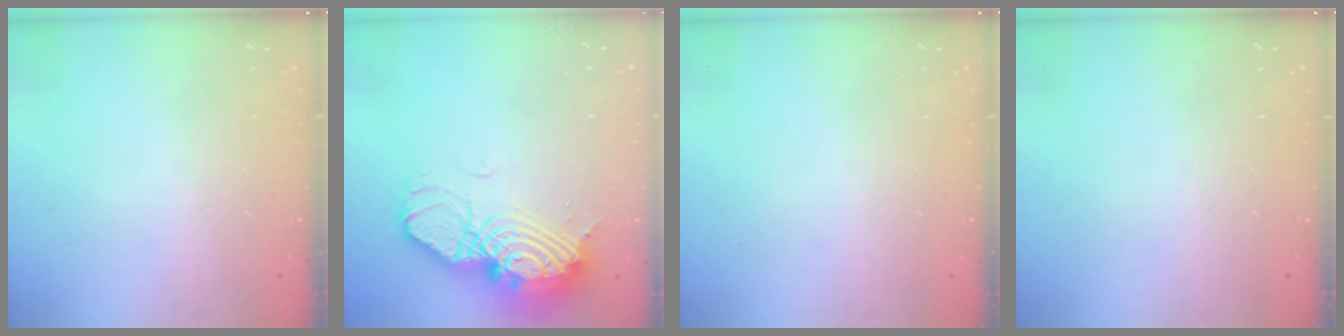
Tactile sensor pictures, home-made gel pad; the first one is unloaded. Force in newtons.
{"total": 17.0, "press": 17.0, "slide": 1.5}
{"total": 0.0}
{"total": 0.0}